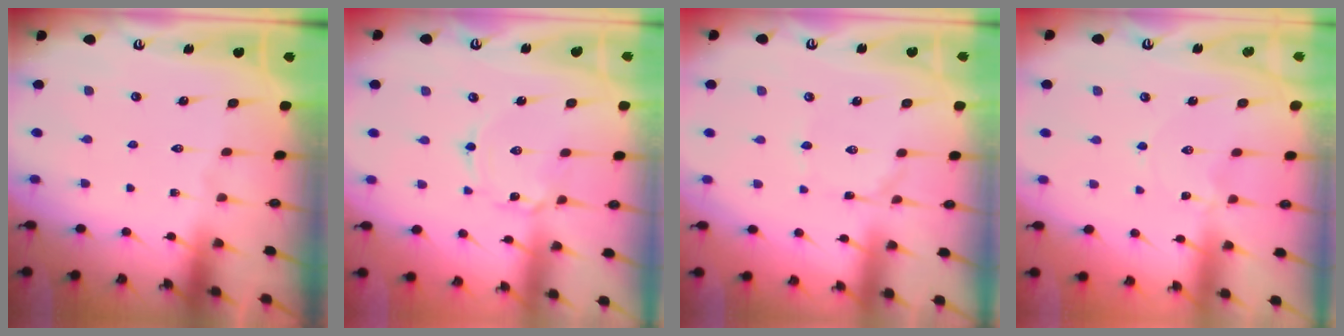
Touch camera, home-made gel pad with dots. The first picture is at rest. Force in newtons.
{"total": 2.4, "press": 2.4, "slide": 0.1}
{"total": 0.9, "press": 0.9, "slide": 0.1}
{"total": 0.5, "press": 0.5, "slide": 0.1}